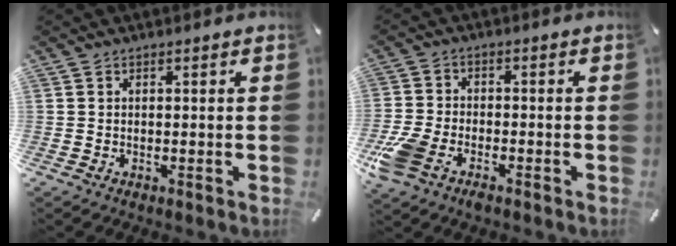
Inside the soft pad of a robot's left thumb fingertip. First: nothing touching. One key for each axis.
{"total": 7.5, "fx": -4.7, "fy": 3.8, "fz": 4.4, "tx": -0.111, "ty": 0.007, "tz": -0.092}